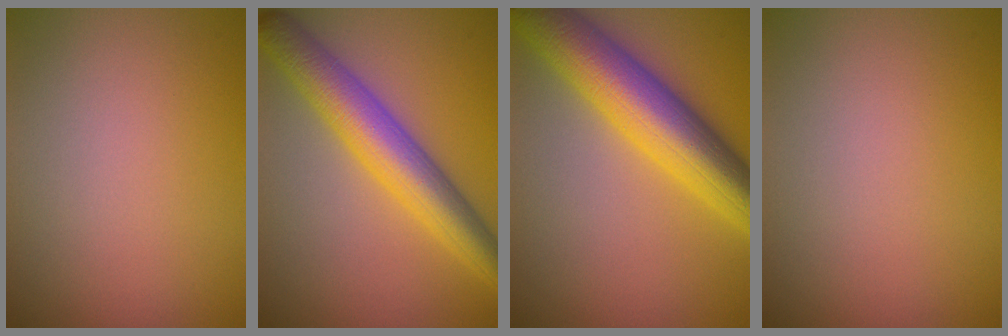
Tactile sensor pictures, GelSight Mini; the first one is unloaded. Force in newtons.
{"total": 7.0, "press": 7.0, "slide": 0.0}
{"total": 10.1, "press": 10.1, "slide": 0.2}
{"total": 0.0}